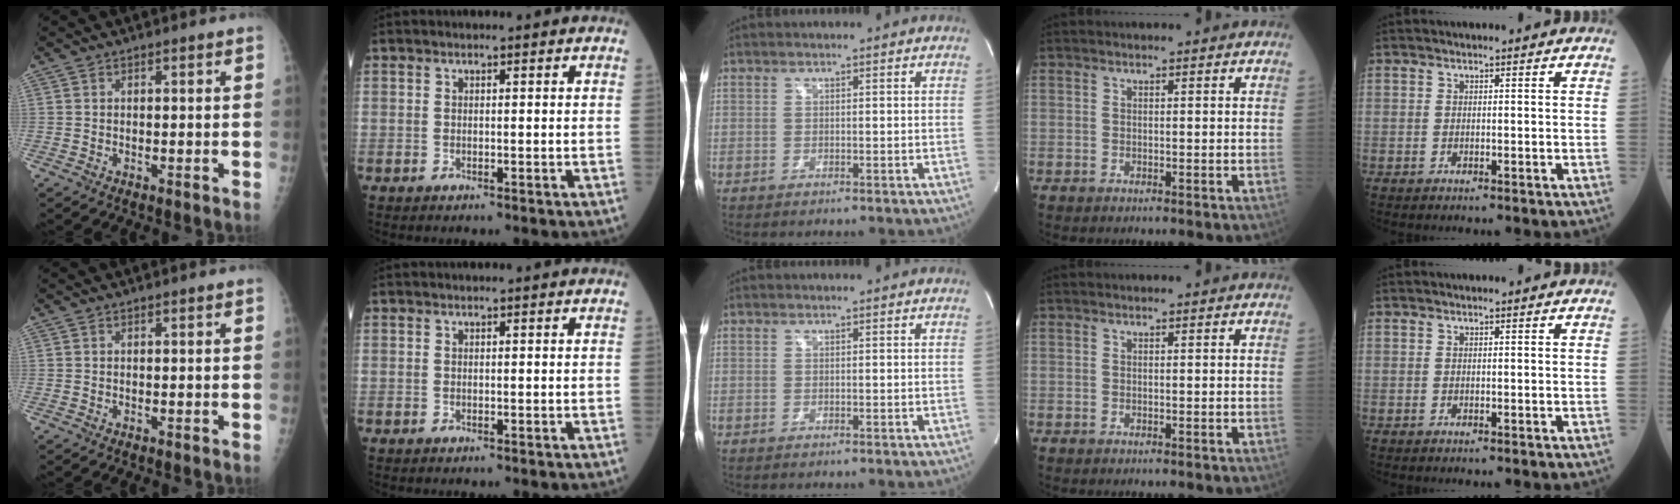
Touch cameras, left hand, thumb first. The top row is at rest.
{}